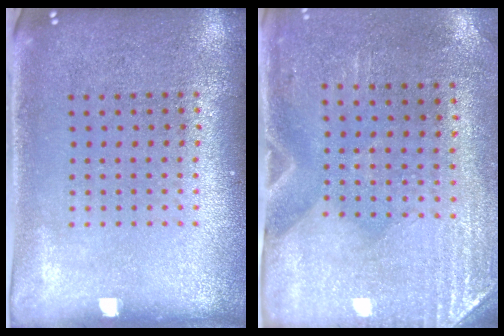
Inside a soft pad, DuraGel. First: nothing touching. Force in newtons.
{"total": 2.9, "press": 2.5, "slide": 1.5}